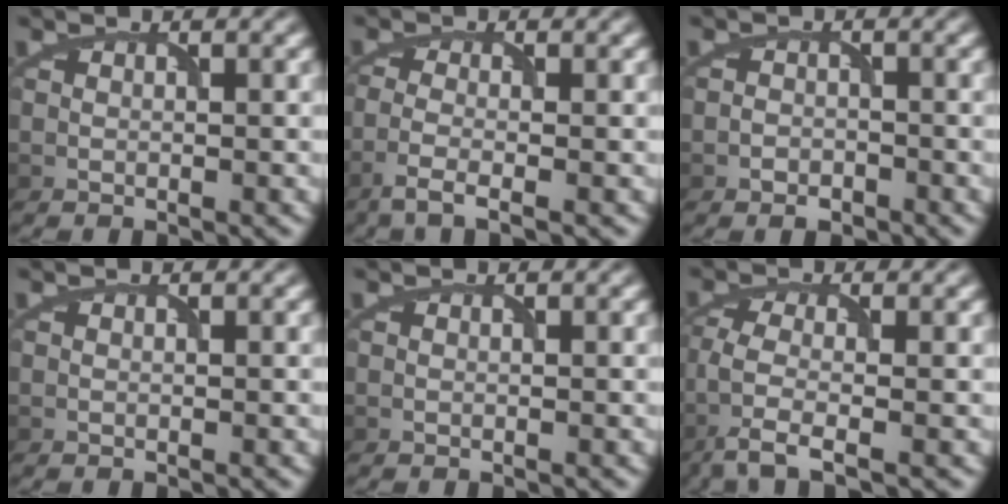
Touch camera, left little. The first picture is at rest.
{"total": 3.1, "force": [-1.8, 0.7, 2.4], "torque": [-0.050, -0.004, -0.050]}
{"total": 1.5, "force": [-1.0, 0.9, 0.6], "torque": [-0.006, 0.003, -0.020]}
{"total": 0.0}
{"total": 0.0}
{"total": 4.3, "force": [-2.6, 1.0, 3.3], "torque": [-0.076, -0.009, -0.062]}